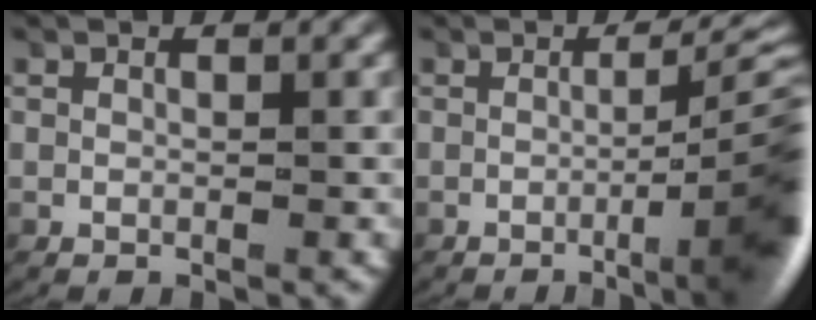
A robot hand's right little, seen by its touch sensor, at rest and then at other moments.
{"total": 8.3, "force": [-1.9, 2.2, 7.7], "torque": [-0.078, 0.002, -0.036]}